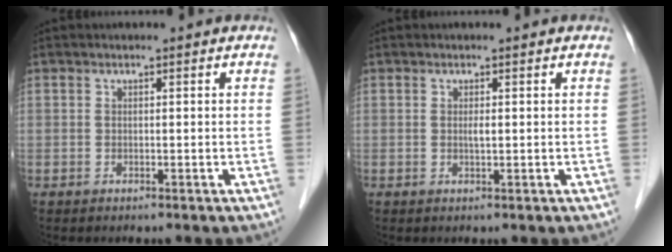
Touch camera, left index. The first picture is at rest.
{"total": 1.0, "force": [0.1, 0.2, 1.0], "torque": [-0.020, -0.002, 0.002]}